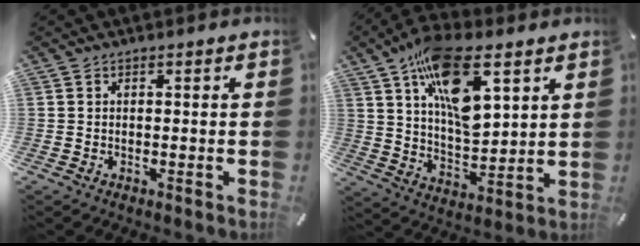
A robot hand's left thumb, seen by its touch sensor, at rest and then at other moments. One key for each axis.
{"total": 17.2, "fx": 8.4, "fy": 8.2, "fz": 12.5, "tx": -0.212, "ty": -0.016, "tz": 0.146}